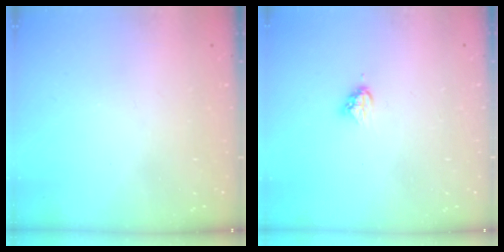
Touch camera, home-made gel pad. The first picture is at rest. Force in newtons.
{"total": 3.8, "press": 3.8, "slide": 0.3}